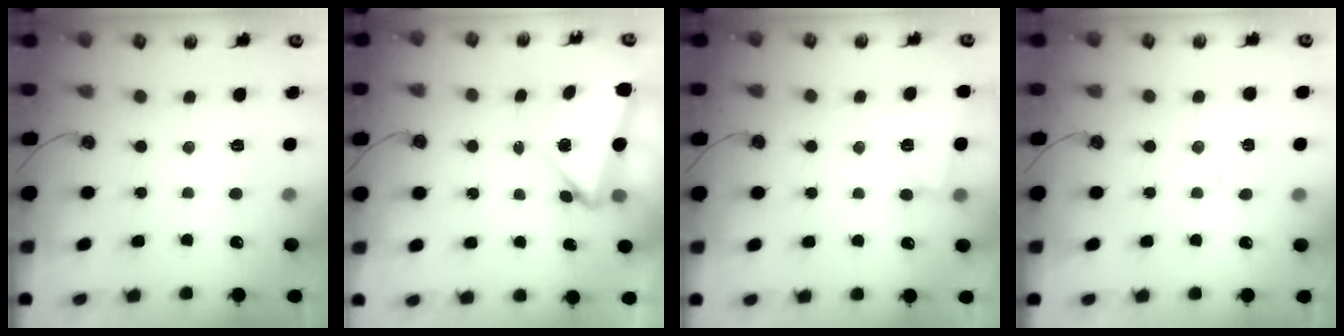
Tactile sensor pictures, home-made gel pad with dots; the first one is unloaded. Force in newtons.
{"total": 5.8, "press": 5.4, "slide": 2.1}
{"total": 4.0, "press": 2.3, "slide": 3.2}
{"total": 5.2, "press": 4.7, "slide": 2.3}